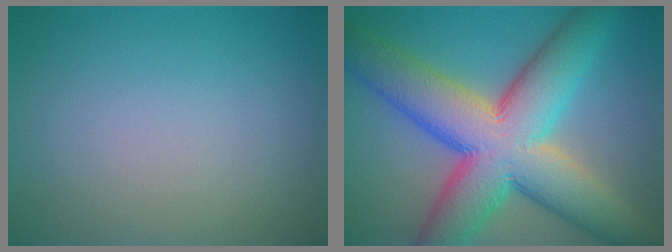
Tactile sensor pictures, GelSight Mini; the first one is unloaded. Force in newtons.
{"total": 13.9, "press": 13.9, "slide": 0.6}